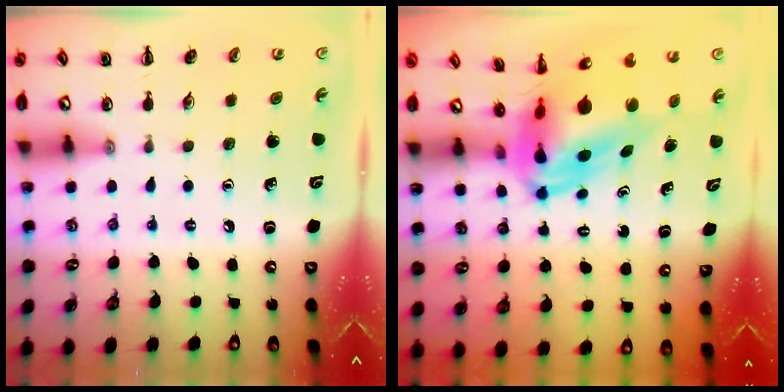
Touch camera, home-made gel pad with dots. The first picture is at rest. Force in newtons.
{"total": 7.2, "press": 6.9, "slide": 2.3}